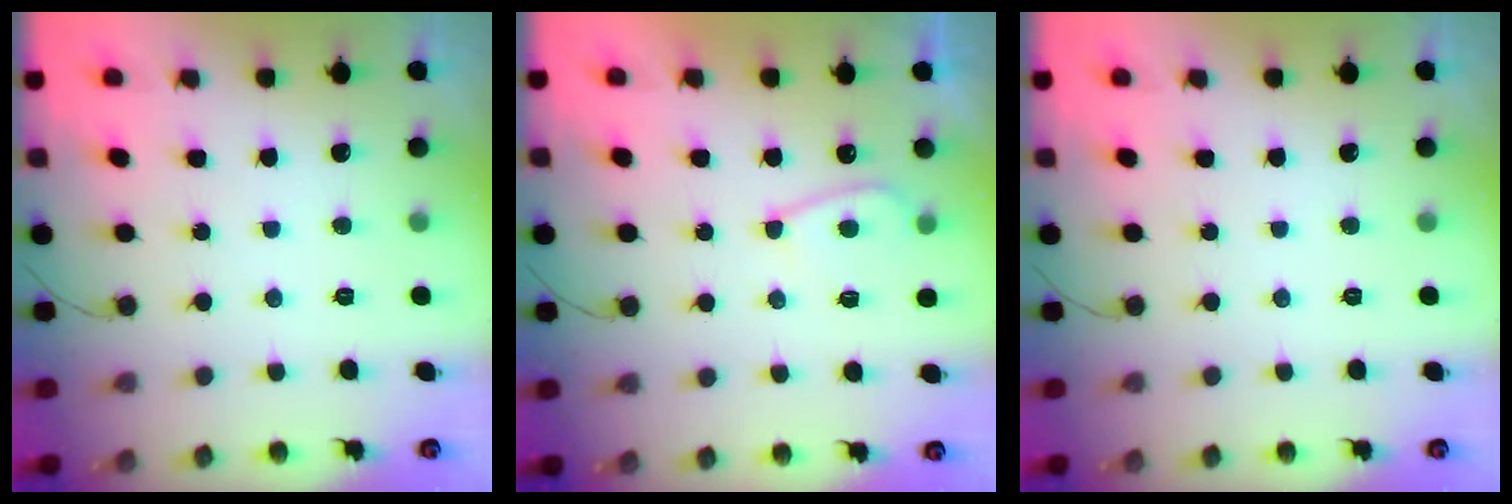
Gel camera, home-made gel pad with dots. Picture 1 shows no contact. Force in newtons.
{"total": 4.5, "press": 4.4, "slide": 0.6}
{"total": 0.0}